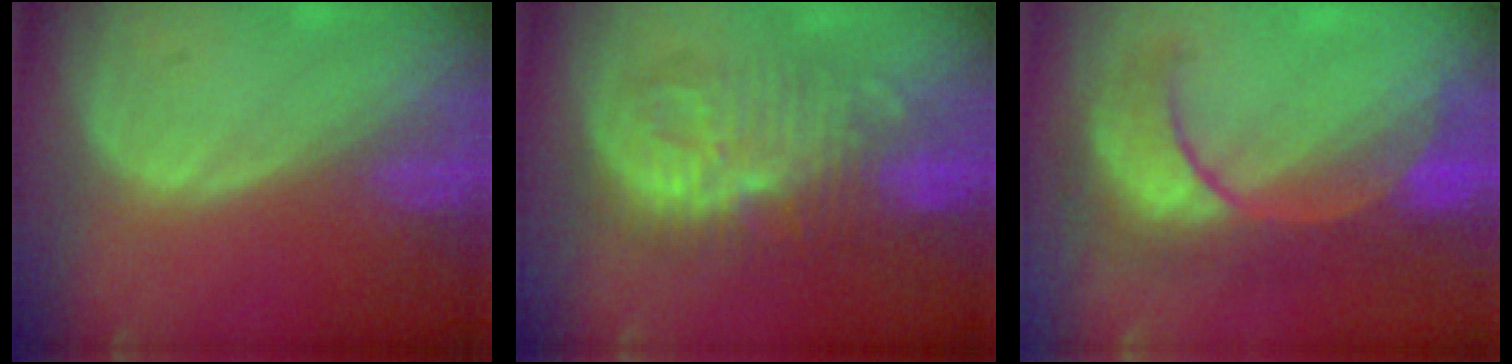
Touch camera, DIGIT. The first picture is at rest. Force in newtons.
{"total": 9.5, "press": 9.4, "slide": 0.8}
{"total": 9.1, "press": 9.1, "slide": 0.7}